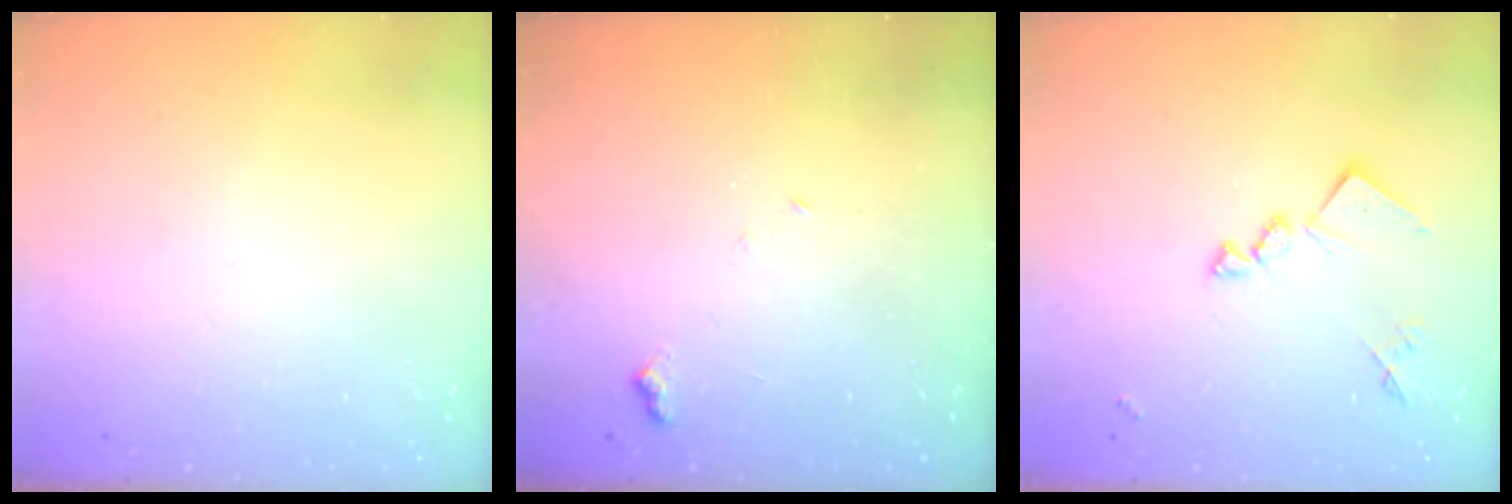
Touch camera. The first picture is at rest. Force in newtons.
{"total": 5.6, "press": 5.6, "slide": 0.9}
{"total": 13.1, "press": 13.1, "slide": 0.5}